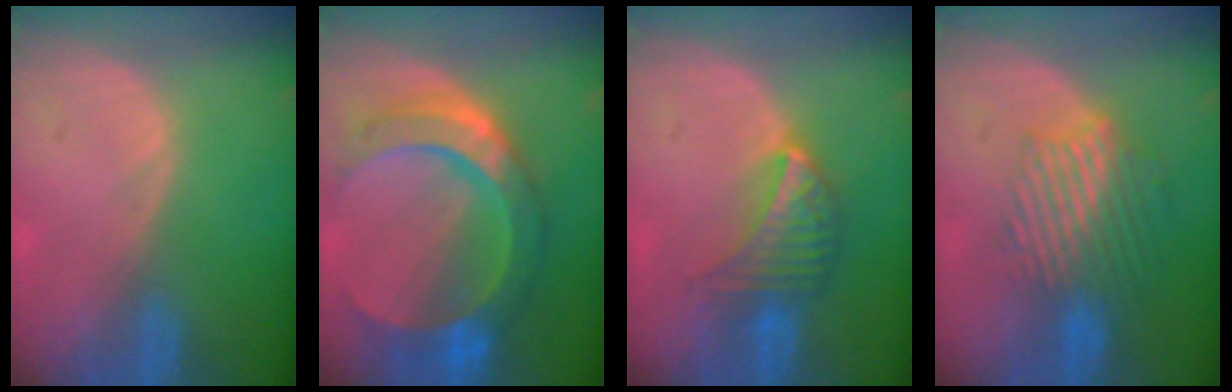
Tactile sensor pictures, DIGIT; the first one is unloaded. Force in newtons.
{"total": 11.0, "press": 11.0, "slide": 0.9}
{"total": 7.0, "press": 6.2, "slide": 3.3}
{"total": 9.5, "press": 8.1, "slide": 4.9}